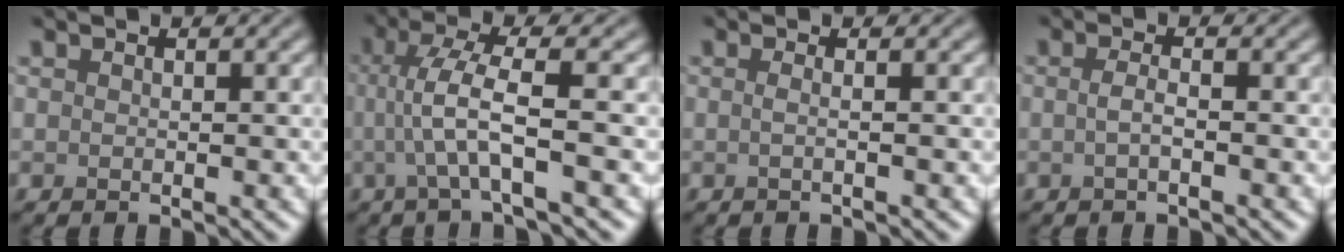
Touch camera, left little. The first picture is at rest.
{"total": 4.7, "force": [-0.5, 0.7, 4.6], "torque": [-0.091, 0.003, -0.009]}
{"total": 1.6, "force": [-0.3, 0.7, 1.4], "torque": [-0.012, -0.004, -0.029]}
{"total": 1.4, "force": [-0.7, 0.4, 1.1], "torque": [-0.019, -0.001, -0.014]}